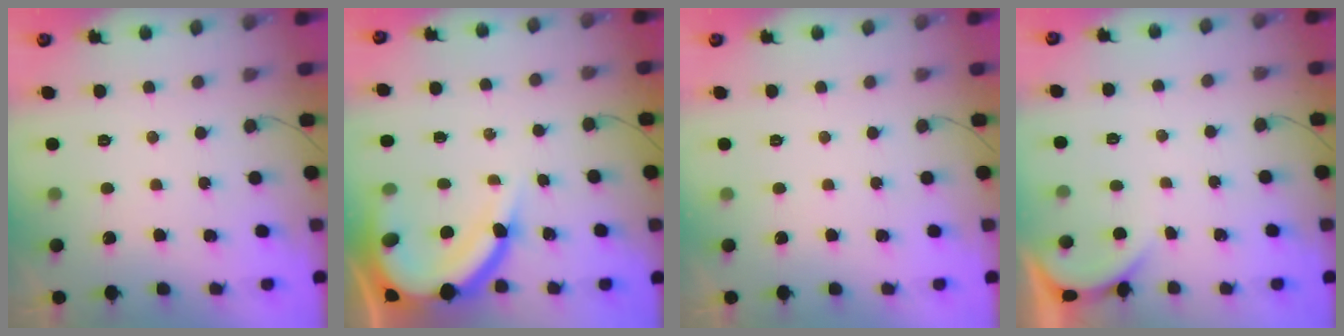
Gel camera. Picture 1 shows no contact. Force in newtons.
{"total": 14.8, "press": 14.7, "slide": 1.5}
{"total": 0.0}
{"total": 0.8, "press": 0.7, "slide": 0.2}